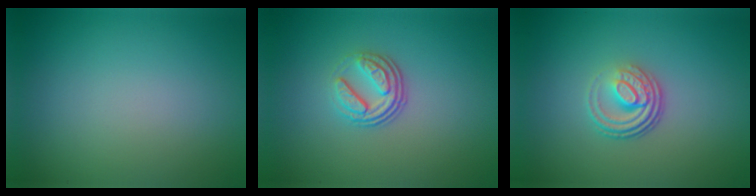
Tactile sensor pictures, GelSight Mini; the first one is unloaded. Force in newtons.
{"total": 3.5, "press": 2.5, "slide": 2.5}
{"total": 3.9, "press": 2.6, "slide": 2.9}